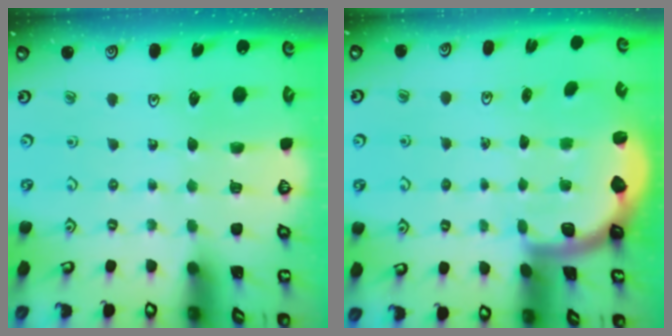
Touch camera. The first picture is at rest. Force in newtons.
{"total": 2.0, "press": 1.9, "slide": 0.5}